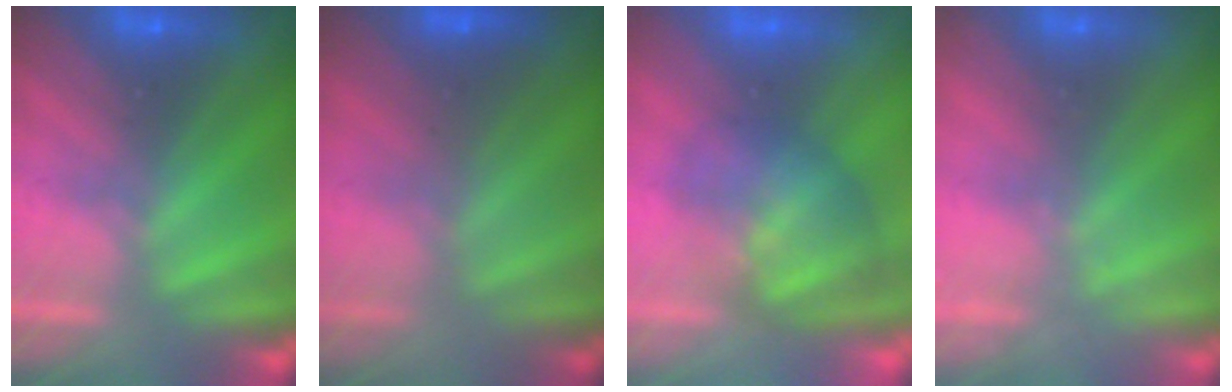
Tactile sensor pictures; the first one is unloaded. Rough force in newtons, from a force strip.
{"total": 2.4}
{"total": 3.7}
{"total": 2.1}